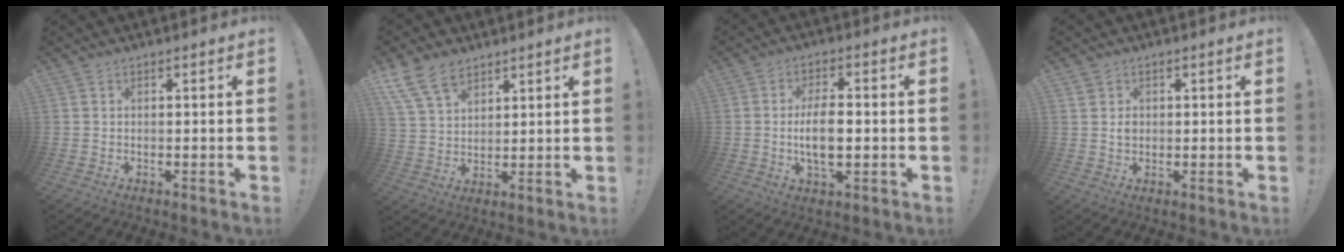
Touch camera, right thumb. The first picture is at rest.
{"total": 11.0, "force": [7.6, 6.4, 4.8], "torque": [-0.095, -0.034, 0.150]}
{"total": 9.0, "force": [-0.8, 4.1, 8.0], "torque": [-0.141, -0.007, -0.022]}
{"total": 2.2, "force": [0.5, 1.9, 1.0], "torque": [-0.005, -0.002, 0.005]}